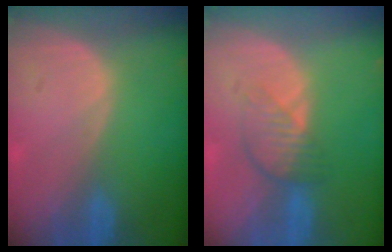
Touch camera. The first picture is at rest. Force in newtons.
{"total": 4.2, "press": 3.7, "slide": 1.9}